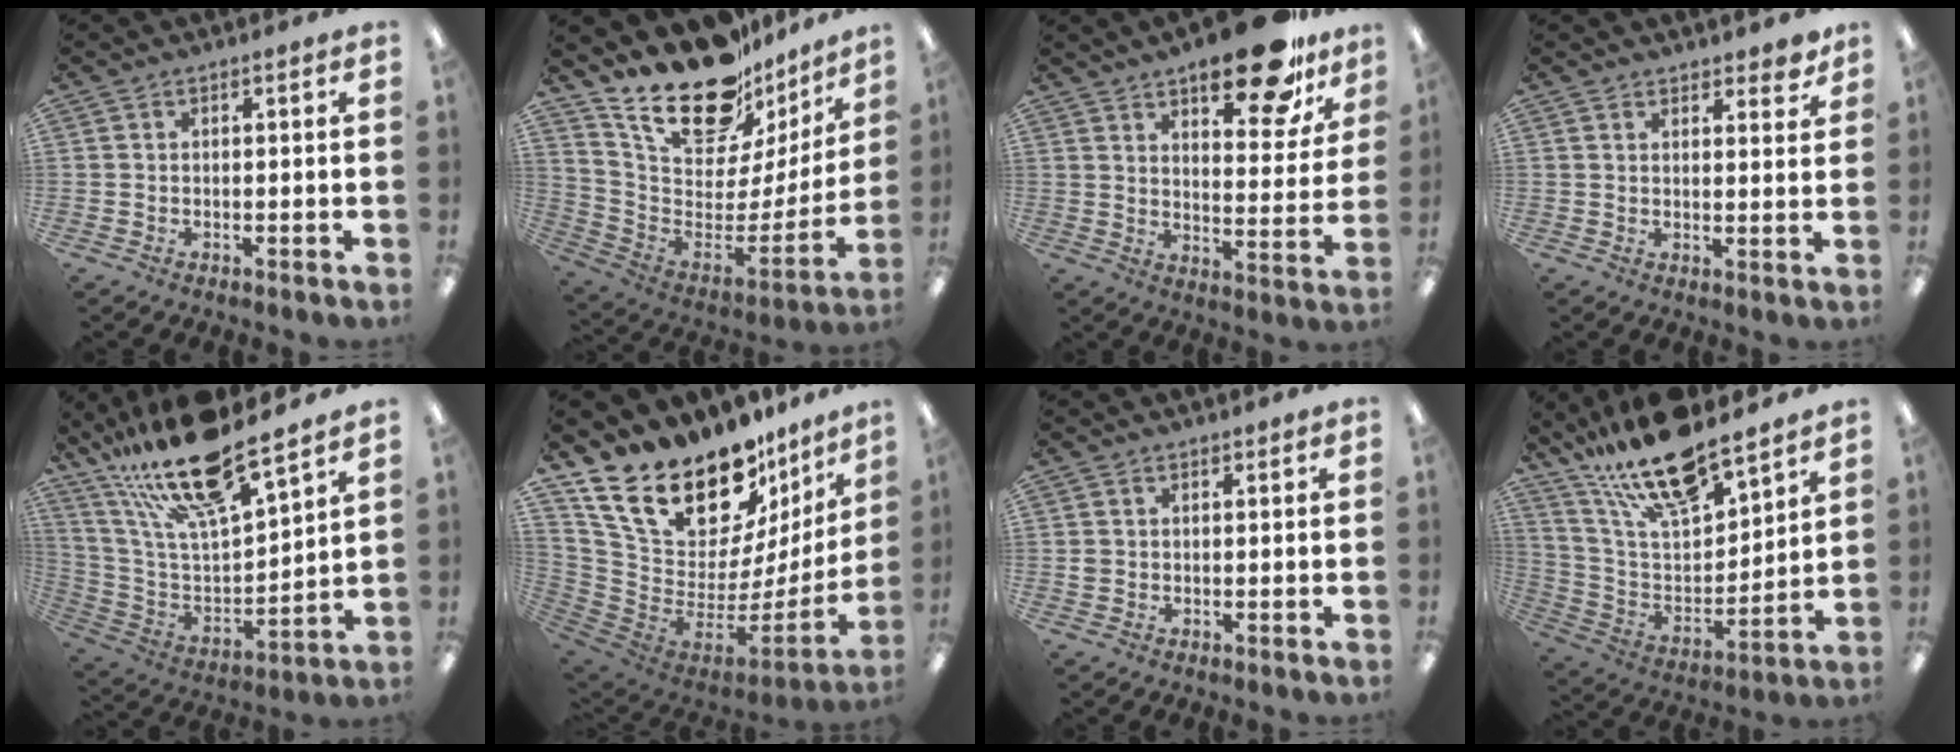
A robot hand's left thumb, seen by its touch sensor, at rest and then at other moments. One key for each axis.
{"total": 25.2, "fx": 19.5, "fy": 10.7, "fz": 11.7, "tx": -0.198, "ty": -0.128, "tz": 0.352}
{"total": 16.9, "fx": 12.2, "fy": 6.0, "fz": 10.1, "tx": -0.132, "ty": -0.073, "tz": 0.200}
{"total": 3.5, "fx": 3.2, "fy": 1.3, "fz": 0.8, "tx": 0.004, "ty": -0.022, "tz": 0.056}
{"total": 22.1, "fx": 18.0, "fy": 5.3, "fz": 11.6, "tx": -0.217, "ty": -0.115, "tz": 0.309}
{"total": 23.3, "fx": 17.8, "fy": 9.6, "fz": 11.7, "tx": -0.203, "ty": -0.138, "tz": 0.330}
{"total": 1.4, "fx": 0.4, "fy": 1.3, "fz": 0.2, "tx": -0.006, "ty": 0.003, "tz": 0.006}
{"total": 19.4, "fx": 16.1, "fy": 5.6, "fz": 9.2, "tx": -0.185, "ty": -0.096, "tz": 0.284}